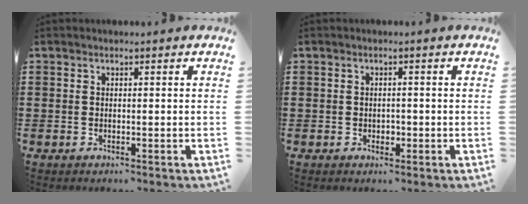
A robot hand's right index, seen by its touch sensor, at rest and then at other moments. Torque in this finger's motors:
{"motor_torque": [0.27, -0.24, 0.00, 0.00]}